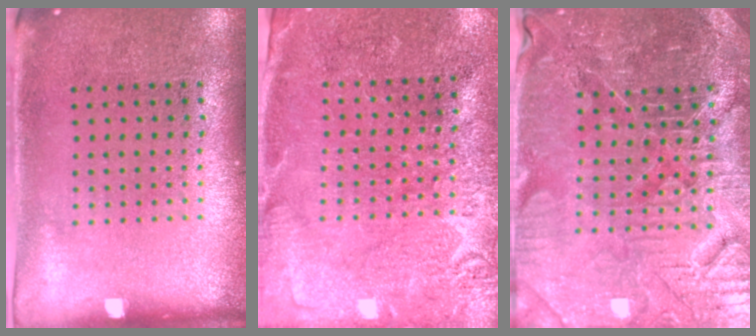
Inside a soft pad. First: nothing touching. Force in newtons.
{"total": 2.8, "press": 2.8, "slide": 0.1}
{"total": 5.2, "press": 5.0, "slide": 1.4}